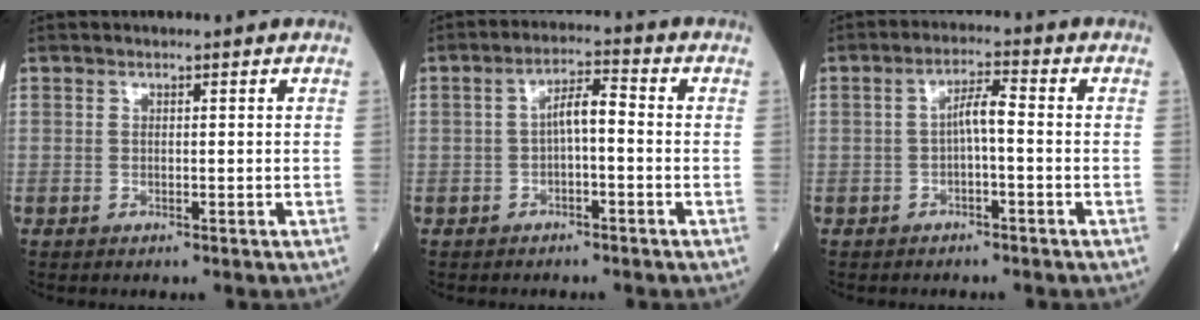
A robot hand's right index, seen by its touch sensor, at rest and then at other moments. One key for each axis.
{"total": 4.2, "fx": -0.6, "fy": 1.1, "fz": 4.0, "tx": -0.067, "ty": 0.017, "tz": -0.011}
{"total": 3.6, "fx": -0.5, "fy": 0.6, "fz": 3.6, "tx": -0.061, "ty": 0.013, "tz": -0.008}